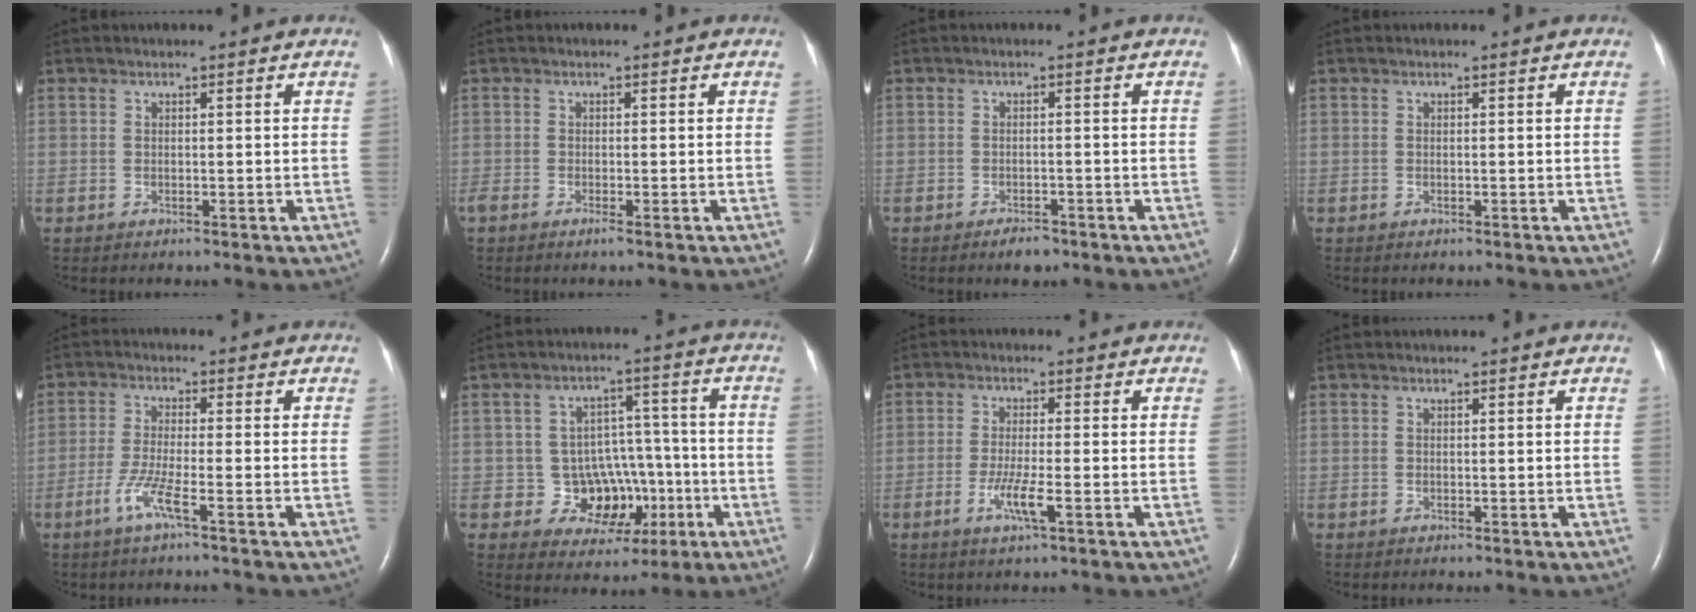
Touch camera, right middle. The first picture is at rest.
{"total": 1.1, "force": [-0.7, 0.0, 0.8], "torque": [-0.022, -0.004, -0.015]}
{"total": 2.2, "force": [-1.7, 0.9, 1.1], "torque": [-0.024, -0.001, -0.023]}
{"total": 0.0}
{"total": 4.5, "force": [-2.4, -0.2, 3.8], "torque": [-0.084, -0.009, -0.051]}
{"total": 8.2, "force": [-2.1, 7.6, 2.5], "torque": [-0.019, 0.034, -0.017]}
{"total": 4.2, "force": [-1.7, 0.0, 3.9], "torque": [-0.080, -0.008, -0.032]}
{"total": 0.0}